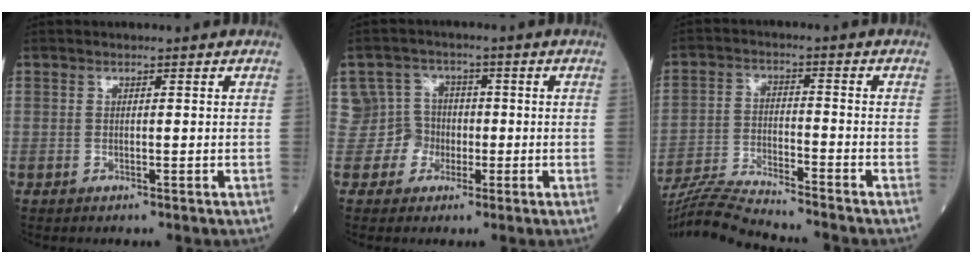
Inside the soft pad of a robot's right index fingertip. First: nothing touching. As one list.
[{"total": 4.9, "force": [-1.0, 4.8, -0.6], "torque": [0.023, 0.020, -0.019]}, {"total": 11.3, "force": [-10.8, -0.9, 3.3], "torque": [-0.057, -0.013, -0.191]}]